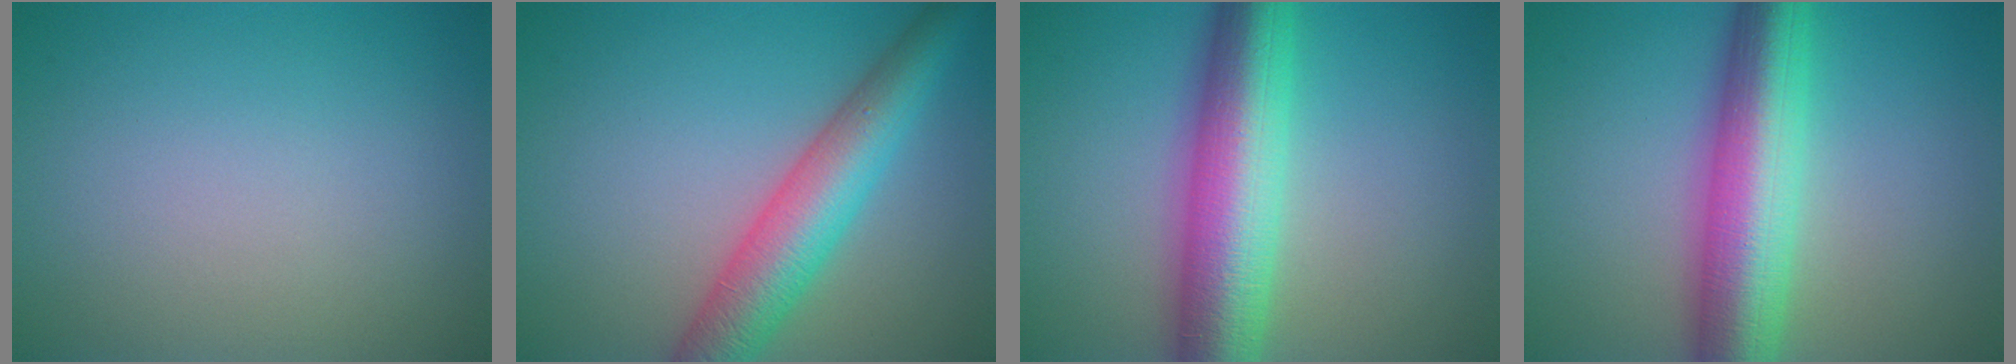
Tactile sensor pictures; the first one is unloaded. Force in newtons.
{"total": 6.7, "press": 6.7, "slide": 0.2}
{"total": 9.9, "press": 9.9, "slide": 0.0}
{"total": 9.5, "press": 9.5, "slide": 0.2}